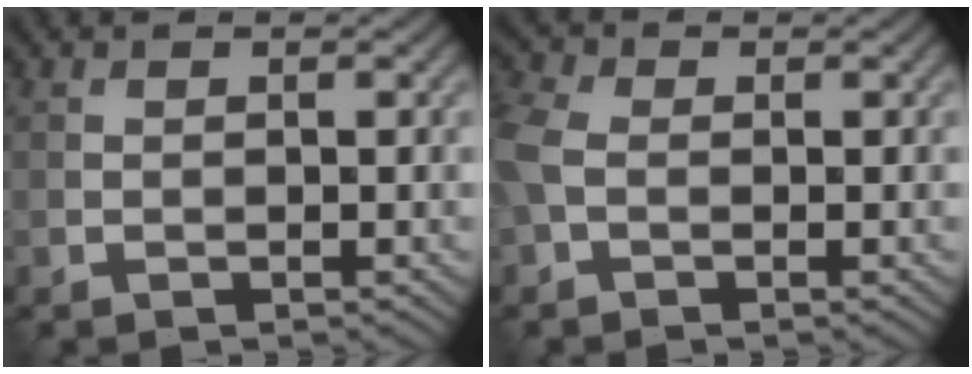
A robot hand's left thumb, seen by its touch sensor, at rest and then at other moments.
{"total": 4.6, "force": [-0.5, 3.0, 3.5], "torque": [-0.110, 0.005, -0.021]}